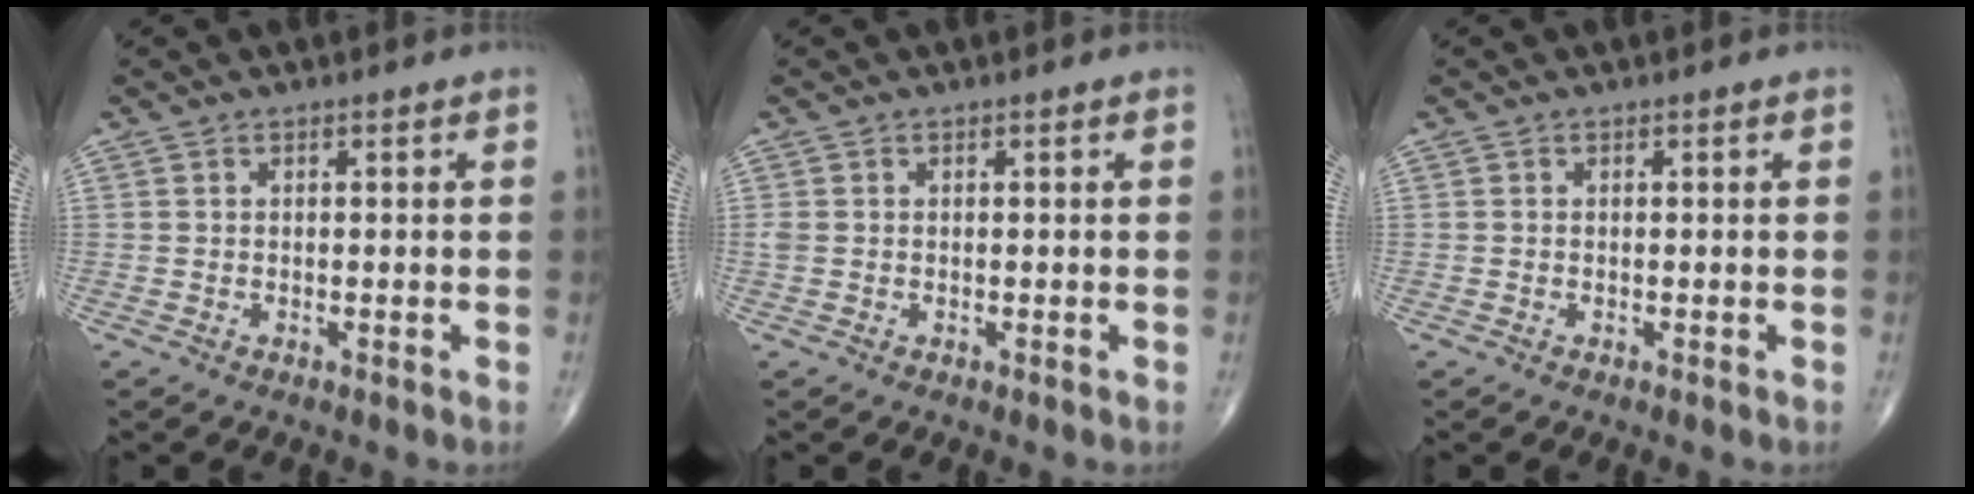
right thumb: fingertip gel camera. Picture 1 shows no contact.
{"total": 1.1, "force": [0.0, 0.8, 0.7], "torque": [-0.022, 0.002, 0.001]}
{"total": 0.0}